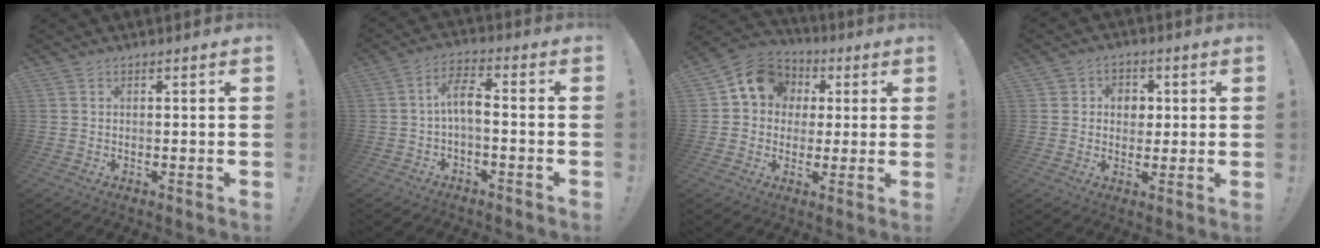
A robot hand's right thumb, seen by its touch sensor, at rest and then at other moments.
{"total": 7.1, "force": [-1.0, 2.7, 6.4], "torque": [-0.120, 0.009, -0.018]}
{"total": 12.6, "force": [3.3, 10.7, 5.8], "torque": [-0.082, 0.002, 0.069]}
{"total": 5.5, "force": [0.5, 5.3, 1.7], "torque": [-0.016, -0.002, 0.007]}